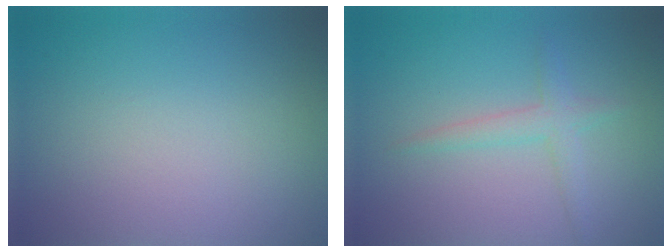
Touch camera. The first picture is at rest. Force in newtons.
{"total": 2.0, "press": 2.0, "slide": 0.1}